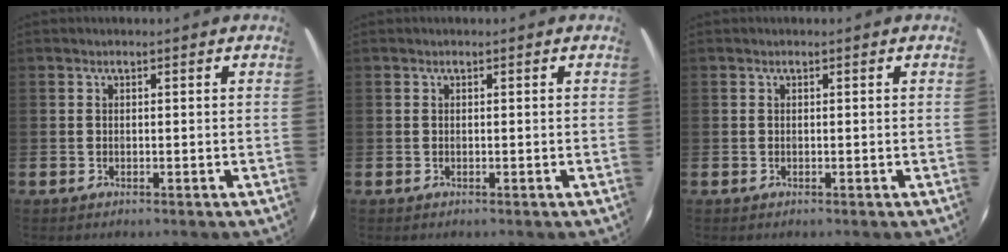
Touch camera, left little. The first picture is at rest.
{"total": 0.0}
{"total": 0.0}